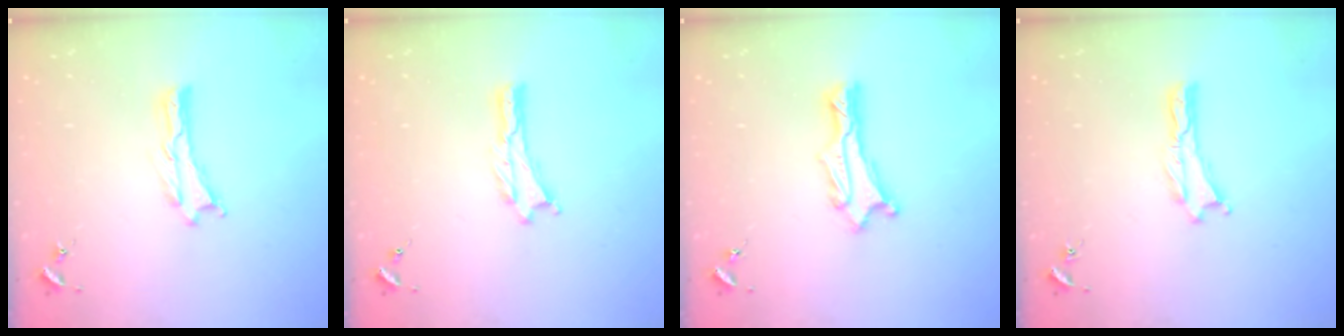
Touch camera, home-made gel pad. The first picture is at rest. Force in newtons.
{"total": 0.0}
{"total": 1.3, "press": 1.3, "slide": 0.1}
{"total": 0.0}